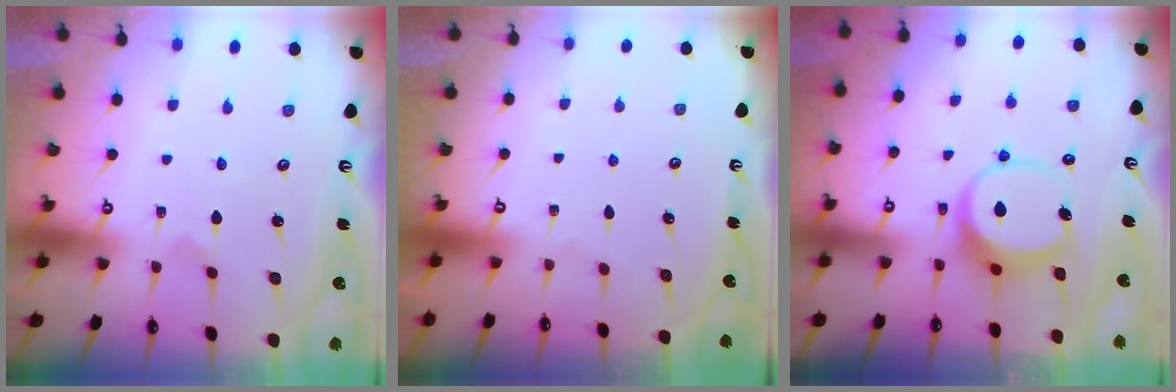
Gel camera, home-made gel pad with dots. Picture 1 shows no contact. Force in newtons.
{"total": 0.0}
{"total": 9.0, "press": 9.0, "slide": 1.2}